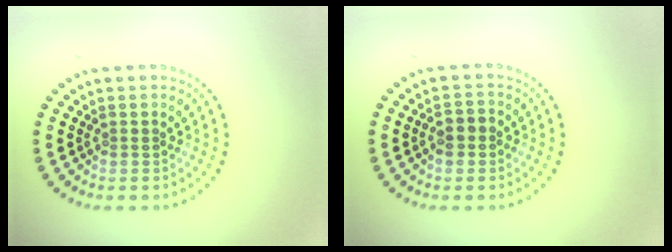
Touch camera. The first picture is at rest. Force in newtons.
{"total": 1.8, "press": 1.7, "slide": 0.4}